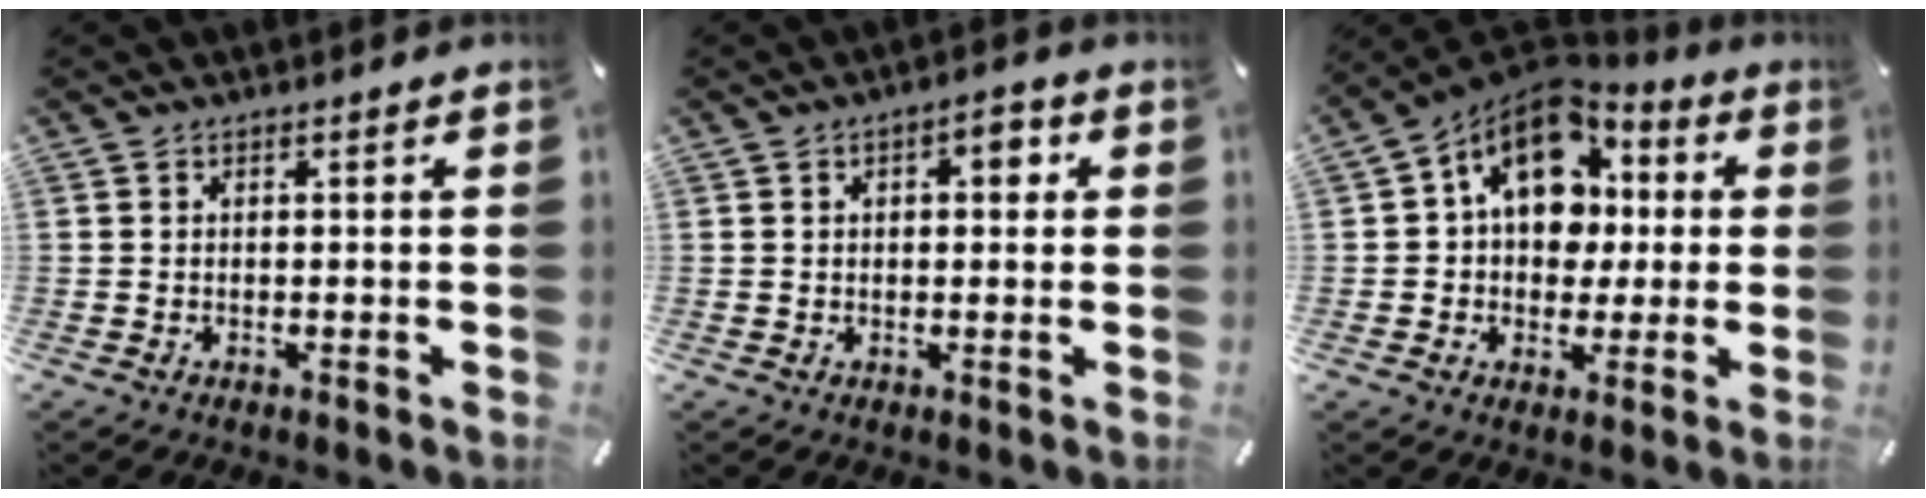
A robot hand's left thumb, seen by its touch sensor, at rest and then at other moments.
{"total": 3.8, "force": [0.8, 2.2, 3.0], "torque": [-0.037, 0.002, 0.005]}
{"total": 14.6, "force": [4.2, 11.3, 8.3], "torque": [-0.136, -0.022, 0.081]}